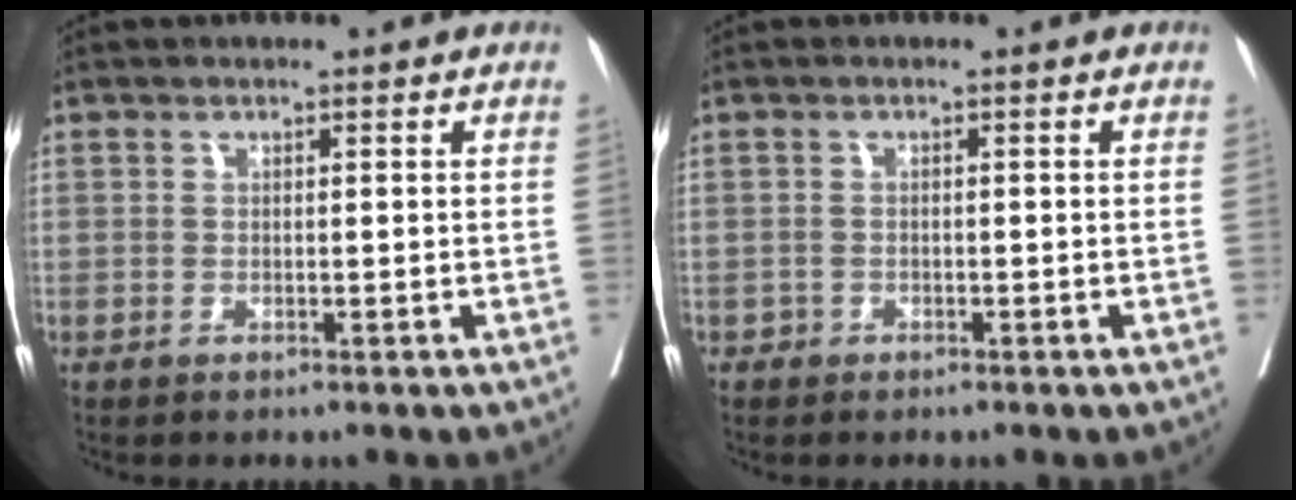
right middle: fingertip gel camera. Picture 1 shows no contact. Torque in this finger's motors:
{"motor_torque": [-0.11, -0.12, -0.11, -0.02]}